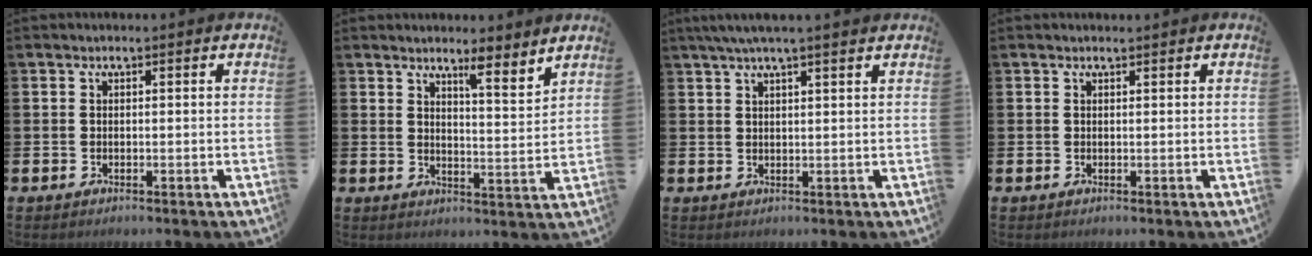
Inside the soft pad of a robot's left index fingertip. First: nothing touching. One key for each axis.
{"total": 5.2, "fx": 5.1, "fy": -0.4, "fz": 1.0, "tx": -0.007, "ty": -0.041, "tz": 0.083}
{"total": 3.6, "fx": 3.0, "fy": 0.0, "fz": 2.0, "tx": -0.045, "ty": -0.001, "tz": 0.055}
{"total": 0.5, "fx": 0.5, "fy": 0.0, "fz": 0.0, "tx": 0.015, "ty": -0.007, "tz": 0.007}